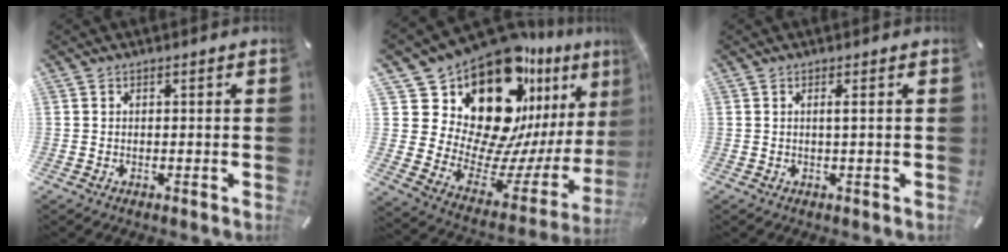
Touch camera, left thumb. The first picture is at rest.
{"total": 24.5, "force": [17.3, 12.9, 11.6], "torque": [-0.181, -0.167, 0.316]}
{"total": 1.5, "force": [0.3, 0.0, 1.5], "torque": [-0.029, -0.002, 0.002]}